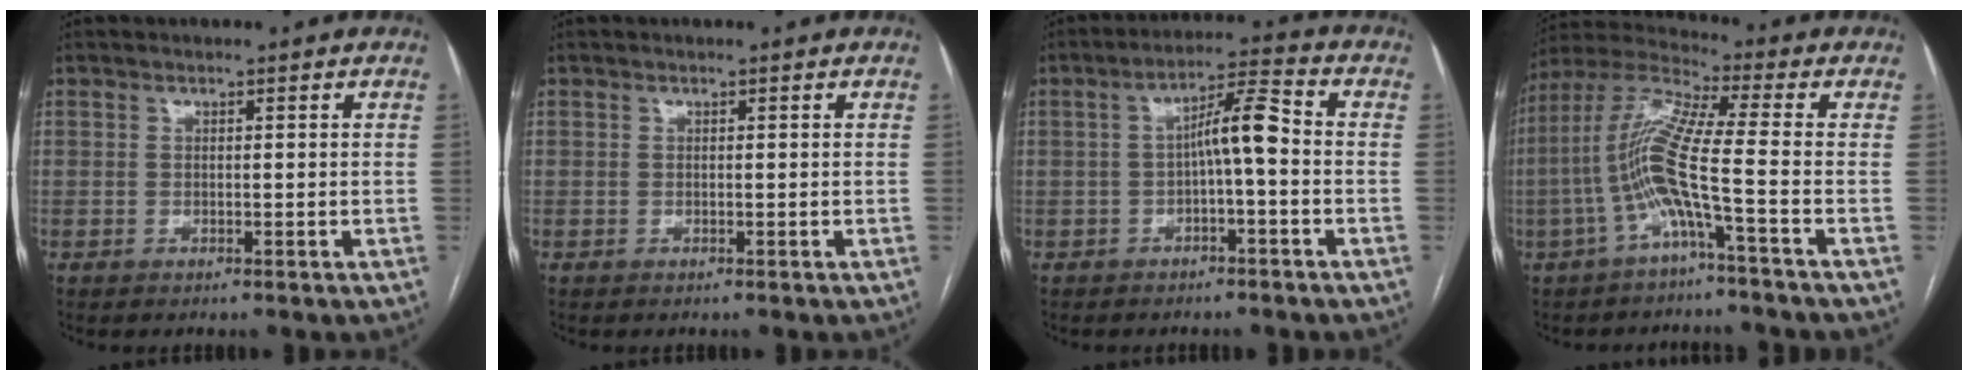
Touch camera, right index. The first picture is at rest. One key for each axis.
{"total": 0.0}
{"total": 6.4, "fx": -0.7, "fy": 0.8, "fz": 6.3, "tx": -0.104, "ty": 0.025, "tz": -0.012}
{"total": 10.7, "fx": -3.1, "fy": -0.7, "fz": 10.2, "tx": -0.220, "ty": 0.014, "tz": -0.070}